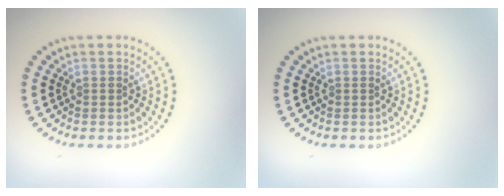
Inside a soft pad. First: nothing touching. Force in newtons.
{"total": 0.0}